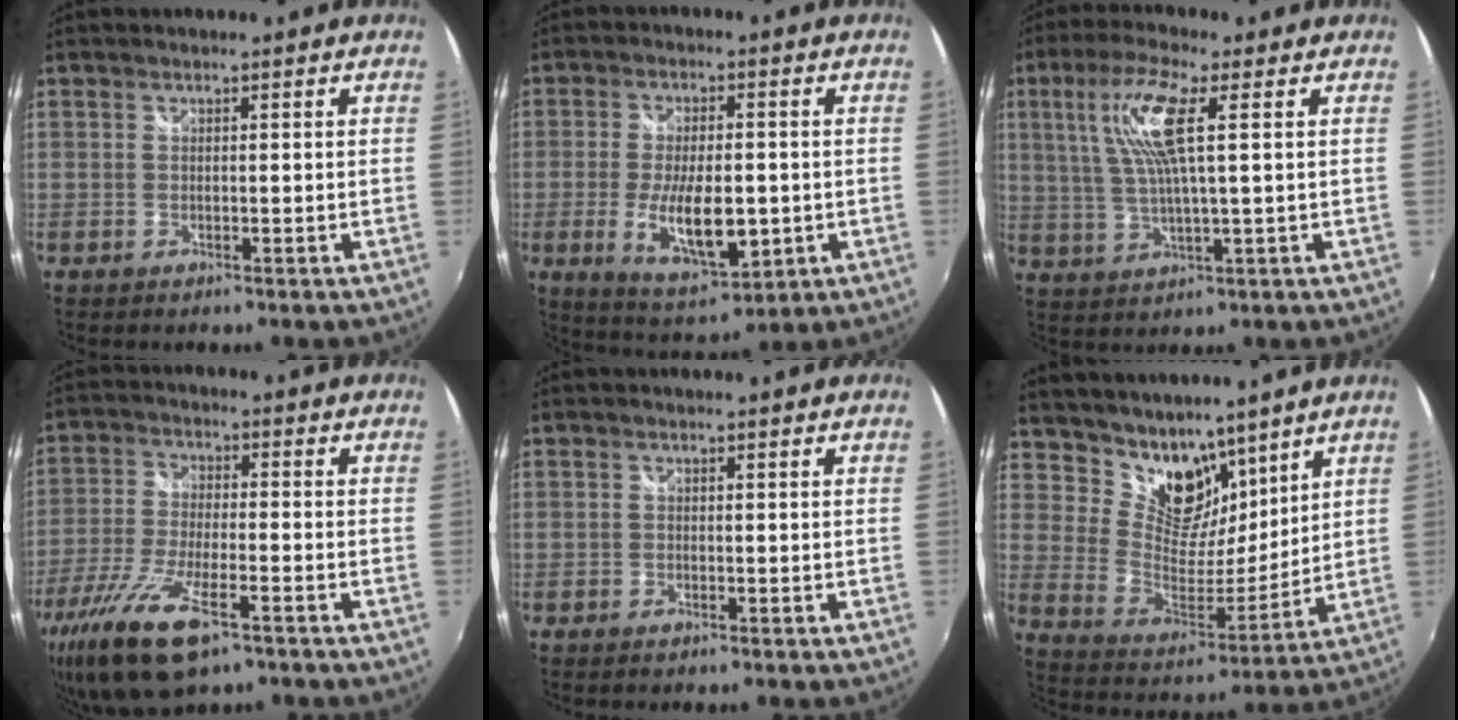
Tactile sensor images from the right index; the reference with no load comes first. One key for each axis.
{"total": 12.9, "fx": -2.6, "fy": 5.2, "fz": 11.5, "tx": -0.221, "ty": -0.022, "tz": -0.034}
{"total": 10.5, "fx": 3.1, "fy": 1.4, "fz": 9.9, "tx": -0.197, "ty": 0.009, "tz": 0.064}
{"total": 15.2, "fx": -9.0, "fy": 5.0, "fz": 11.2, "tx": -0.240, "ty": -0.042, "tz": -0.173}
{"total": 0.7, "fx": -0.6, "fy": 0.4, "fz": 0.1, "tx": -0.005, "ty": -0.003, "tz": -0.013}
{"total": 12.8, "fx": 9.6, "fy": 7.1, "fz": 4.8, "tx": -0.088, "ty": -0.002, "tz": 0.182}